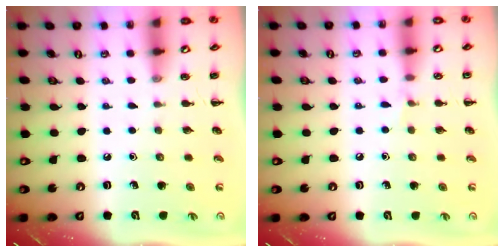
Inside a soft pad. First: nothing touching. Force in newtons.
{"total": 4.3, "press": 4.1, "slide": 1.4}